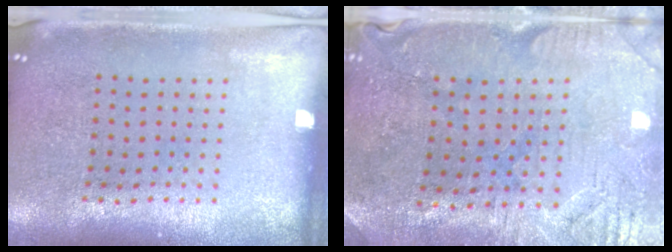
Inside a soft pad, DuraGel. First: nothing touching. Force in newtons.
{"total": 0.8, "press": 0.6, "slide": 0.5}